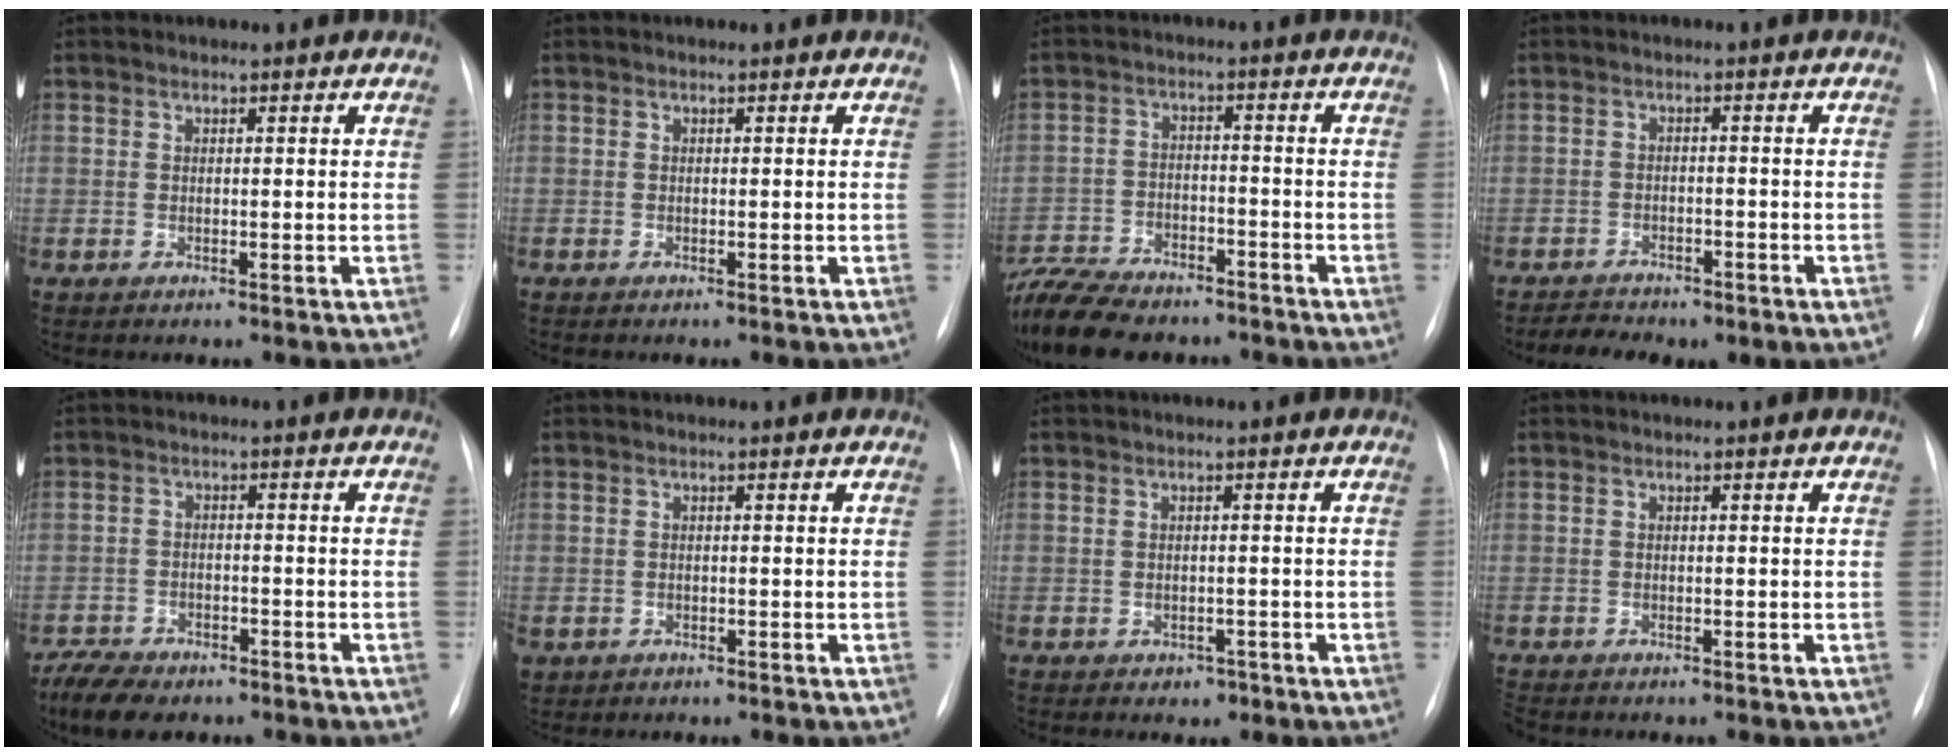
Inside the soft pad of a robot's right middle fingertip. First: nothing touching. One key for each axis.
{"total": 0.0}
{"total": 15.6, "fx": -12.7, "fy": 6.1, "fz": 6.8, "tx": -0.166, "ty": -0.005, "tz": -0.202}
{"total": 5.4, "fx": -4.1, "fy": 2.7, "fz": 2.4, "tx": -0.040, "ty": 0.002, "tz": -0.055}
{"total": 6.7, "fx": -5.3, "fy": 2.9, "fz": 2.8, "tx": -0.052, "ty": -0.008, "tz": -0.089}
{"total": 1.6, "fx": -0.7, "fy": 1.3, "fz": 0.4, "tx": -0.009, "ty": 0.002, "tz": -0.005}
{"total": 1.7, "fx": -1.0, "fy": 1.3, "fz": 0.4, "tx": -0.005, "ty": 0.004, "tz": -0.009}
{"total": 1.7, "fx": -1.5, "fy": 0.7, "fz": 0.5, "tx": -0.009, "ty": -0.003, "tz": -0.021}